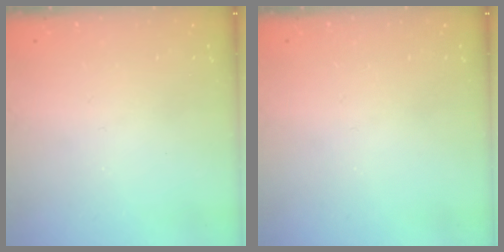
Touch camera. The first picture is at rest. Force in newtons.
{"total": 0.0}